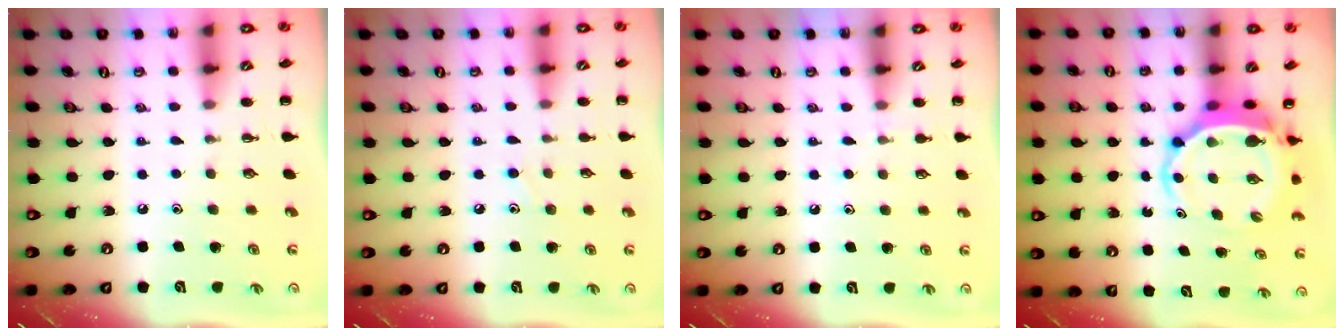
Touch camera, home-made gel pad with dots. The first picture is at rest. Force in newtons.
{"total": 5.3, "press": 5.0, "slide": 1.9}
{"total": 4.6, "press": 4.4, "slide": 1.5}
{"total": 5.7, "press": 5.5, "slide": 1.3}